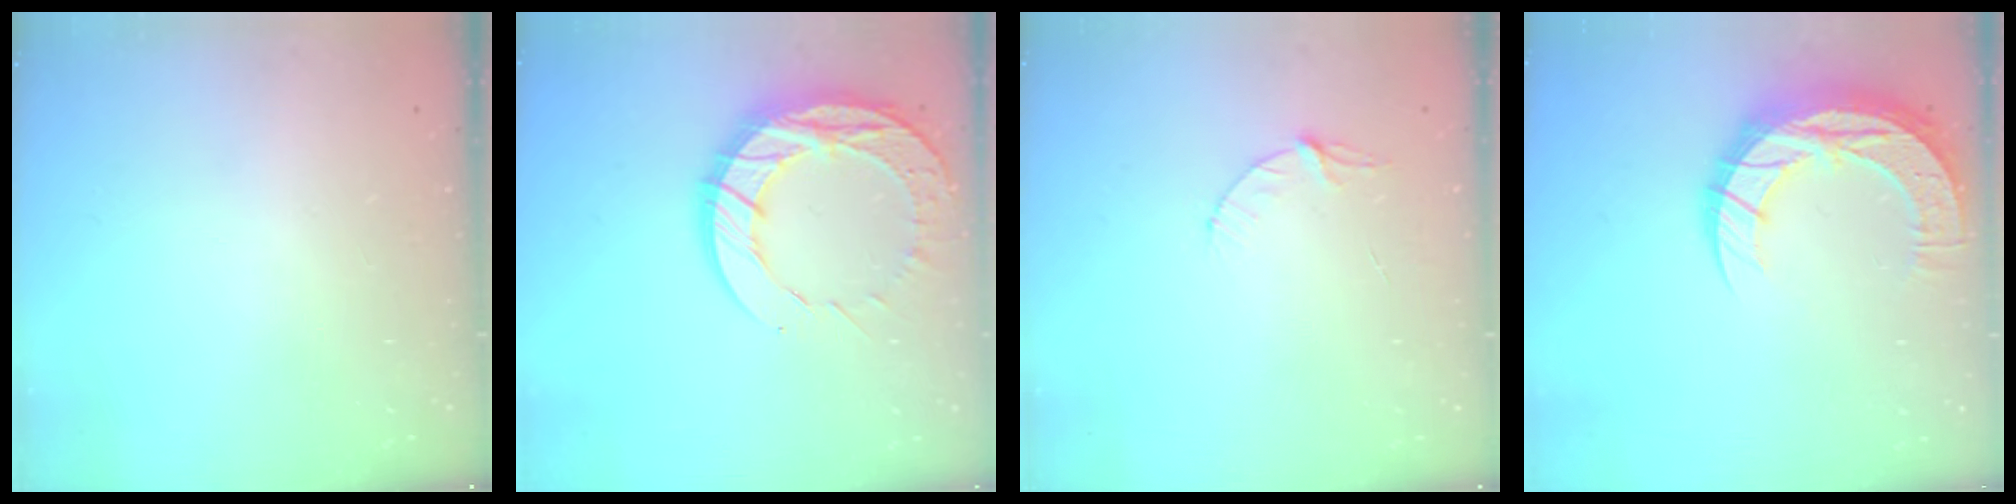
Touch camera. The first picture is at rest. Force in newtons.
{"total": 16.1, "press": 16.1, "slide": 1.3}
{"total": 4.0, "press": 4.0, "slide": 0.4}
{"total": 15.8, "press": 15.7, "slide": 1.1}